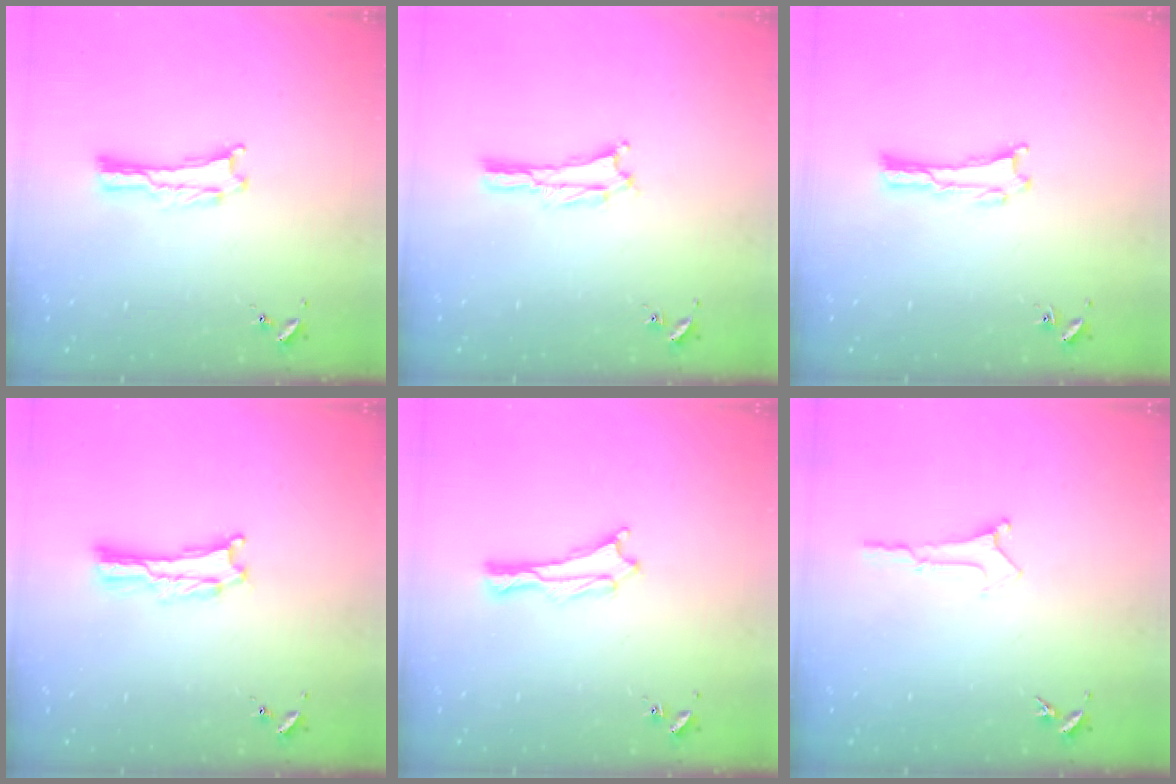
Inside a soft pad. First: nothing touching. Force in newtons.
{"total": 0.8, "press": 0.8, "slide": 0.1}
{"total": 0.0}
{"total": 0.5, "press": 0.5, "slide": 0.1}
{"total": 1.0, "press": 0.9, "slide": 0.1}
{"total": 0.0}